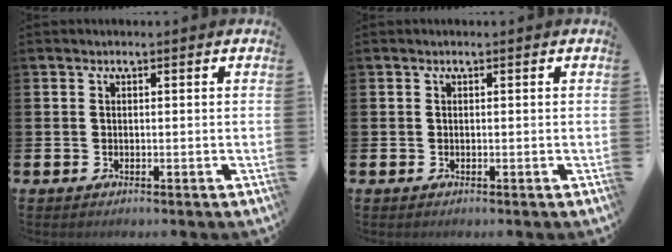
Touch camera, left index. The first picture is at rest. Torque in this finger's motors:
{"motor_torque": [-0.08, 0.12, 0.00, -0.01]}